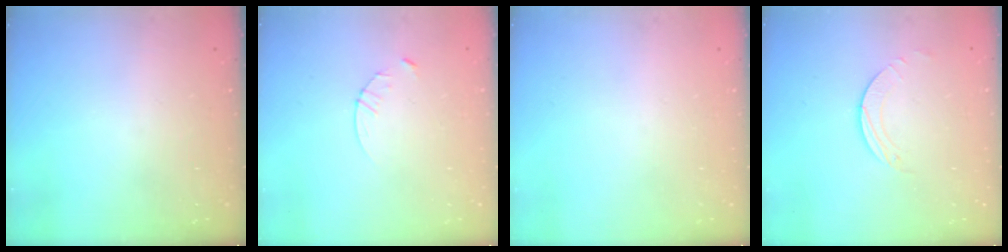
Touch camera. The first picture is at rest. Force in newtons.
{"total": 3.4, "press": 3.4, "slide": 0.4}
{"total": 0.0}
{"total": 2.0, "press": 2.0, "slide": 0.2}